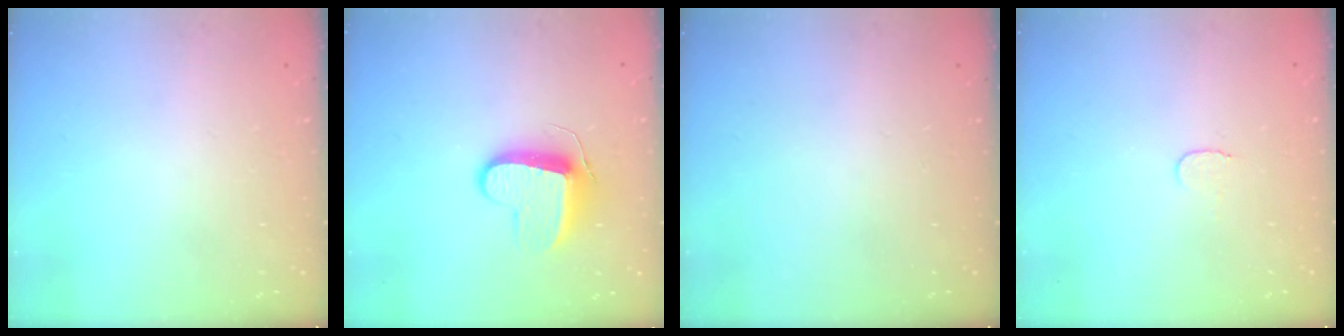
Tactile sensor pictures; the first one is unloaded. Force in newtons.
{"total": 9.9, "press": 9.9, "slide": 0.2}
{"total": 0.0}
{"total": 3.6, "press": 3.6, "slide": 0.4}